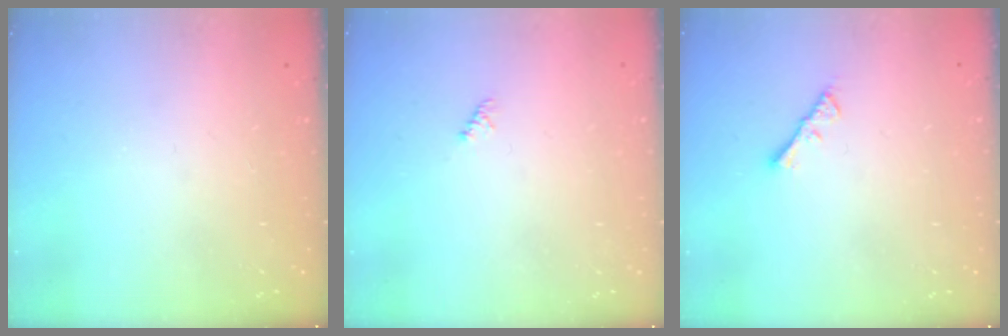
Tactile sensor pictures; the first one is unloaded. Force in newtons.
{"total": 1.1, "press": 1.1, "slide": 0.3}
{"total": 2.3, "press": 2.2, "slide": 0.4}